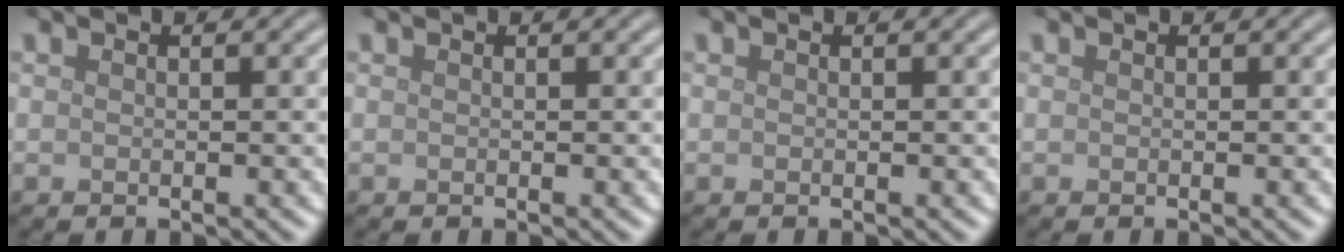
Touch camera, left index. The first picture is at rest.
{"total": 0.0}
{"total": 0.0}
{"total": 0.0}